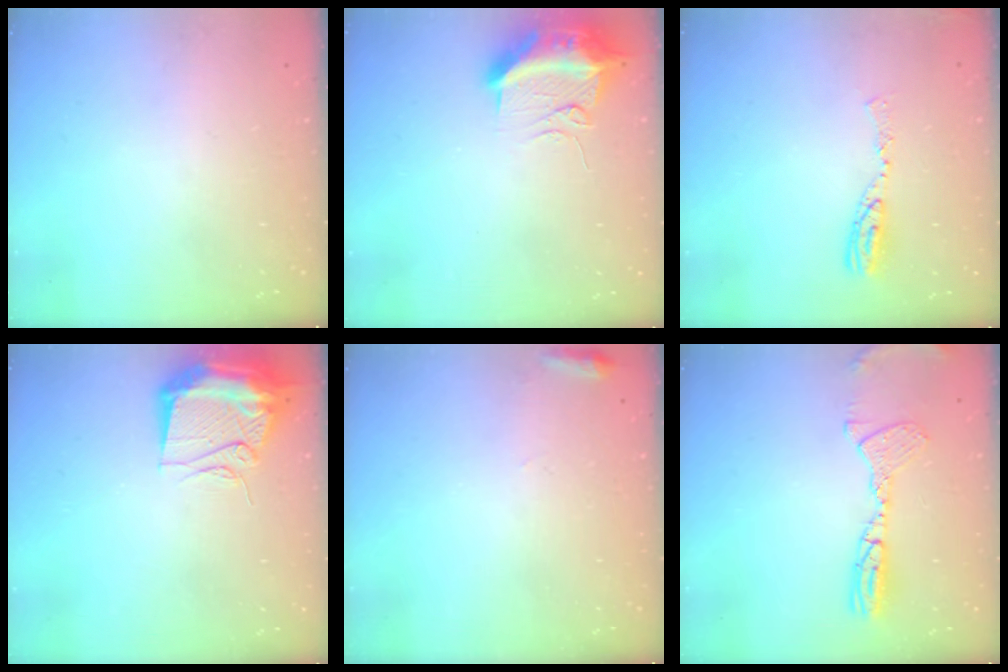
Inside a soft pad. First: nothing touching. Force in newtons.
{"total": 12.4, "press": 12.3, "slide": 1.3}
{"total": 8.4, "press": 8.4, "slide": 0.6}
{"total": 15.0, "press": 14.9, "slide": 1.4}
{"total": 5.7, "press": 5.7, "slide": 1.0}
{"total": 12.0, "press": 11.8, "slide": 2.5}